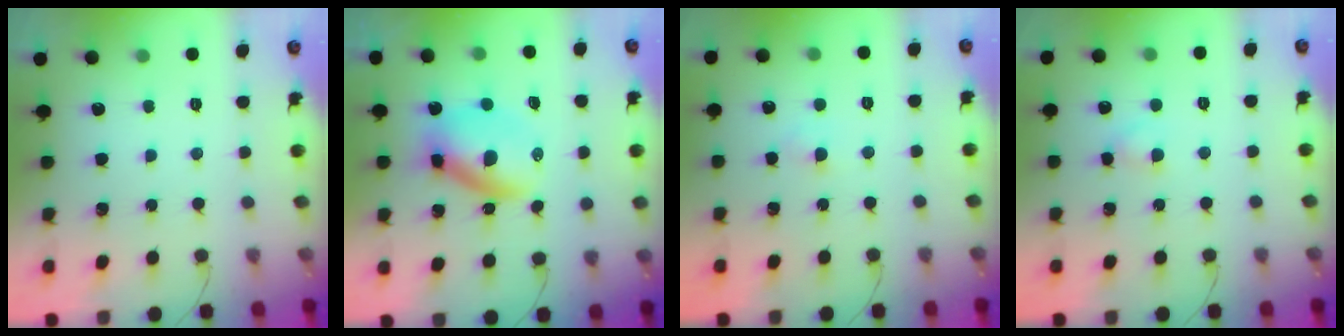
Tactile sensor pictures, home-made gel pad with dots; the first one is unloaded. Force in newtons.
{"total": 8.5, "press": 8.2, "slide": 2.5}
{"total": 1.8, "press": 1.5, "slide": 0.9}
{"total": 2.8, "press": 2.6, "slide": 1.1}